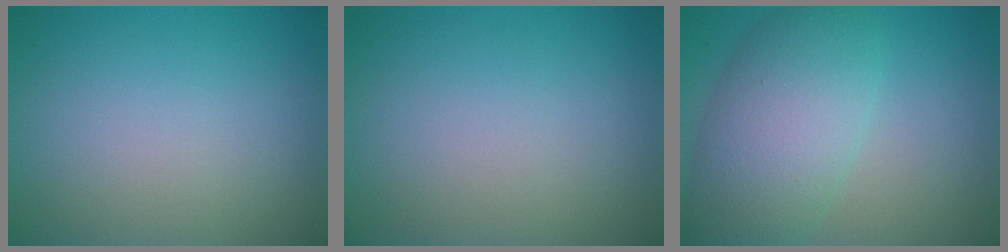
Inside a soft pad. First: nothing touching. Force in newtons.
{"total": 0.0}
{"total": 7.6, "press": 7.6, "slide": 0.4}